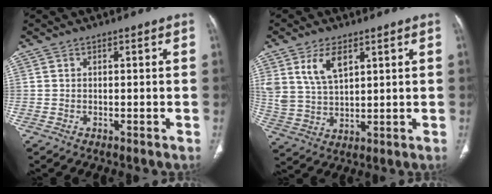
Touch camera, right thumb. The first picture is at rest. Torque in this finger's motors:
{"motor_torque": [0.09, 0.06, 0.97, 0.55, 0.08]}